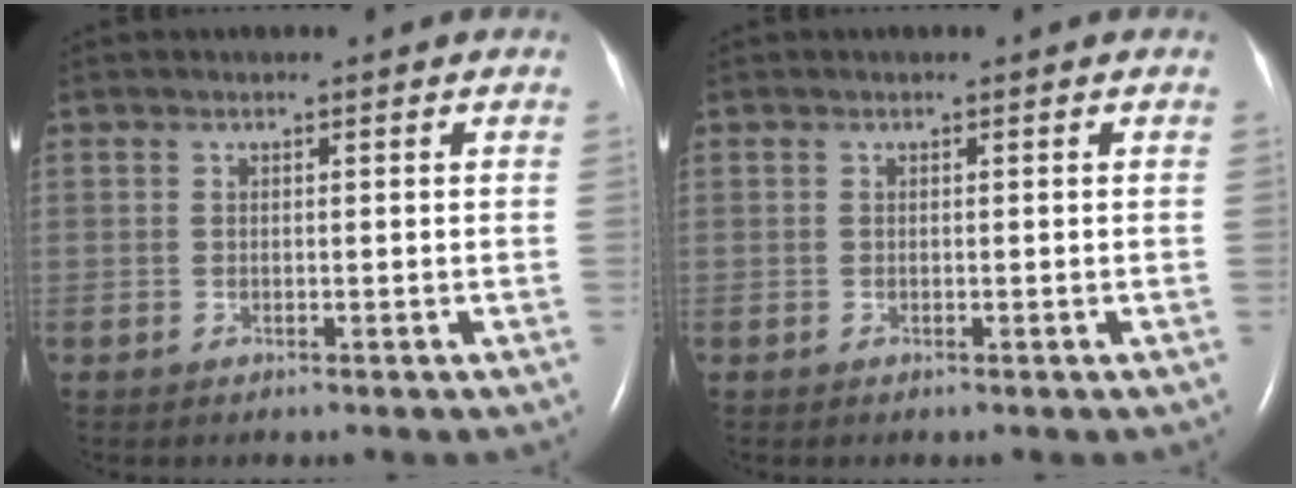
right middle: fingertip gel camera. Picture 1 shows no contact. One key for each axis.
{"total": 0.0}